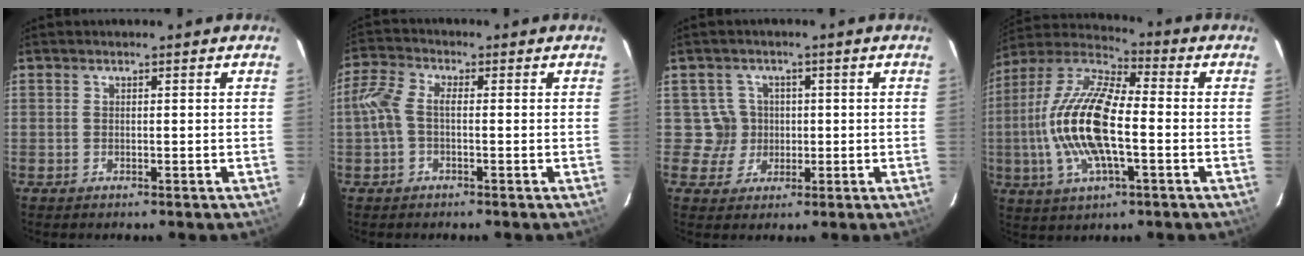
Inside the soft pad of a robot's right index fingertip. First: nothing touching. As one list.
[{"total": 5.2, "force": [-0.5, 2.6, 4.5], "torque": [-0.107, 0.017, -0.014]}, {"total": 4.5, "force": [0.1, 4.5, 0.0], "torque": [0.004, 0.014, 0.004]}, {"total": 18.0, "force": [-2.5, 6.5, 16.6], "torque": [-0.336, 0.003, -0.058]}]